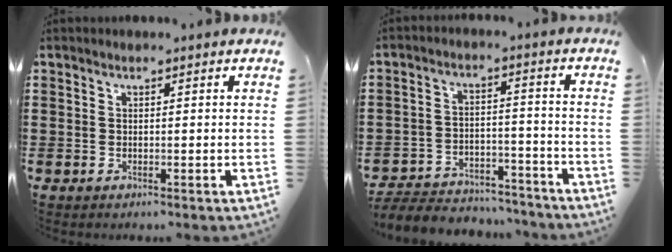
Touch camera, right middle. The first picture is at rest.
{"total": 5.8, "force": [-5.7, 1.1, 0.8], "torque": [-0.023, 0.011, -0.115]}